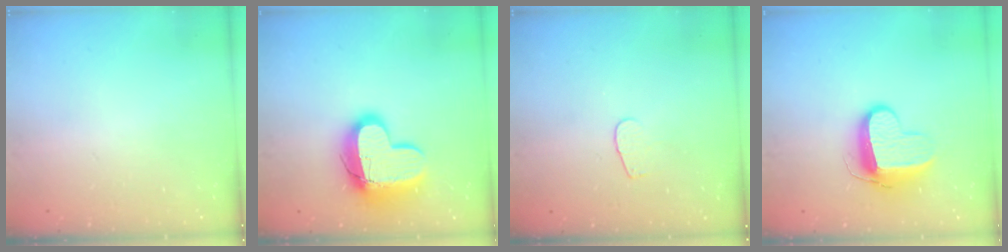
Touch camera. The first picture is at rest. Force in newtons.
{"total": 15.2, "press": 15.2, "slide": 1.4}
{"total": 3.2, "press": 3.2, "slide": 0.3}
{"total": 10.7, "press": 10.6, "slide": 1.1}